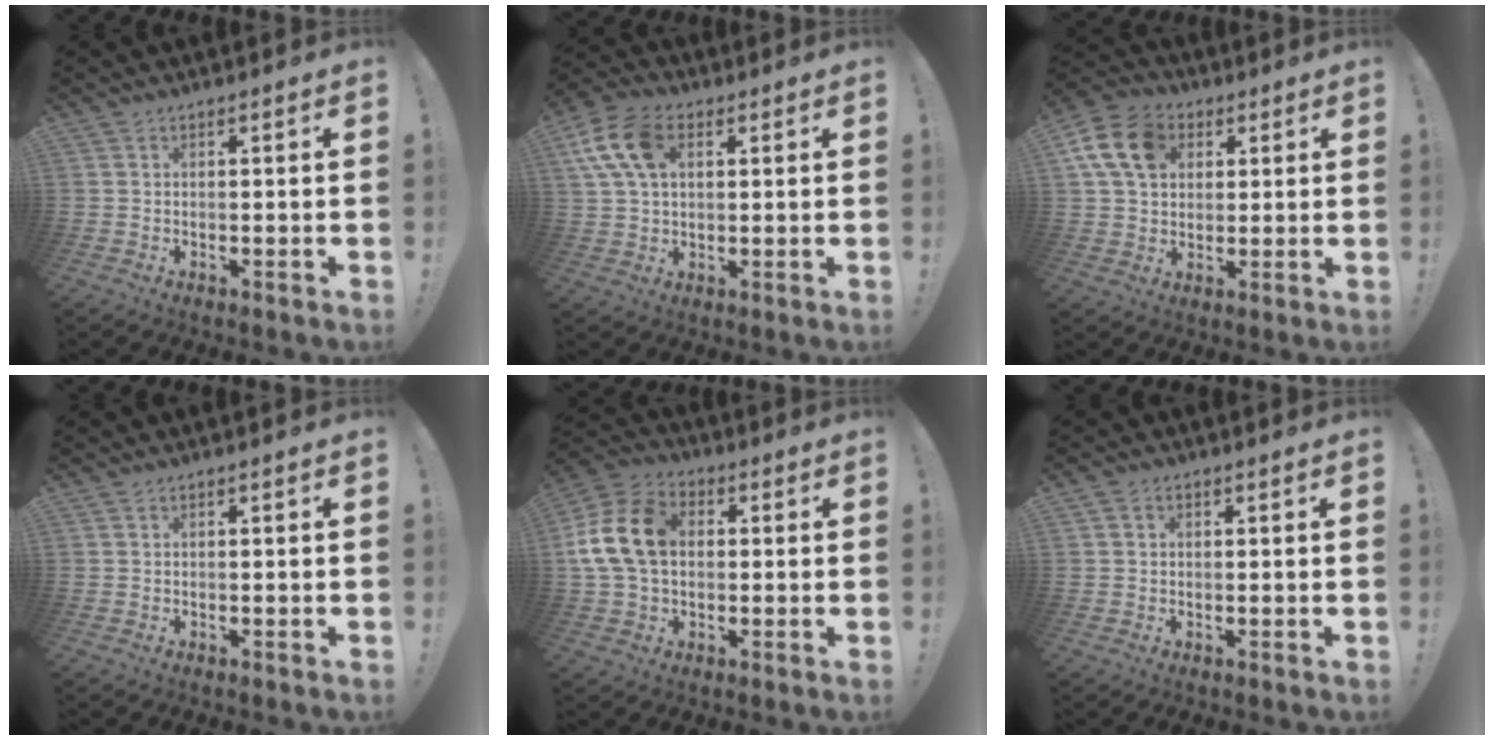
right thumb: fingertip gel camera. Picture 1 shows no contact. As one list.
[{"total": 13.4, "force": [4.1, 8.8, 9.1], "torque": [-0.176, 0.004, 0.080]}, {"total": 14.8, "force": [5.0, 11.3, 8.1], "torque": [-0.131, -0.005, 0.101]}, {"total": 0.0}, {"total": 16.1, "force": [1.9, 11.8, 10.8], "torque": [-0.200, 0.011, 0.038]}, {"total": 1.2, "force": [0.2, 1.1, 0.6], "torque": [-0.003, 0.000, 0.002]}]